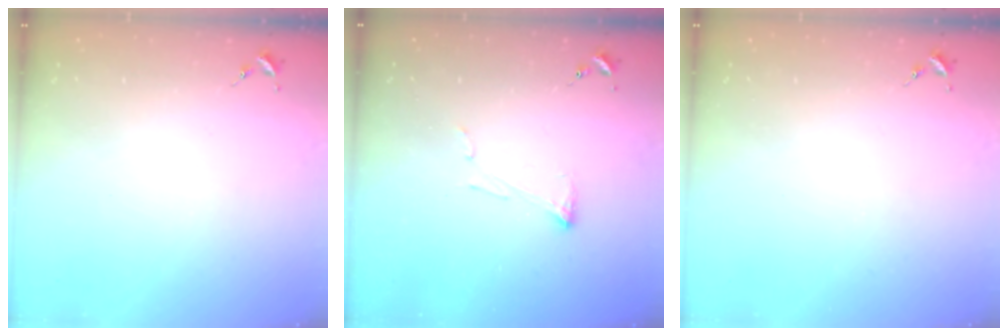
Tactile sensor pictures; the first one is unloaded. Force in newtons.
{"total": 4.1, "press": 4.0, "slide": 0.7}
{"total": 0.0}